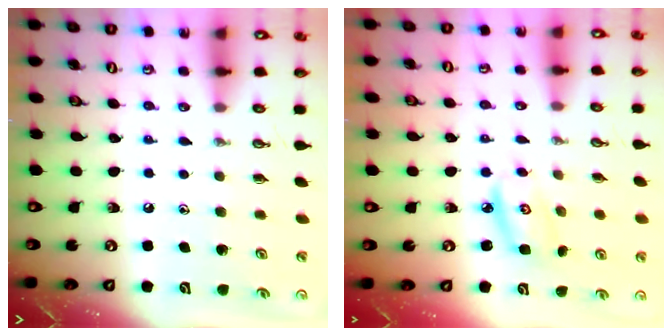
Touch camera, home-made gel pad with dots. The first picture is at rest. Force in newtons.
{"total": 4.6, "press": 4.6, "slide": 0.2}